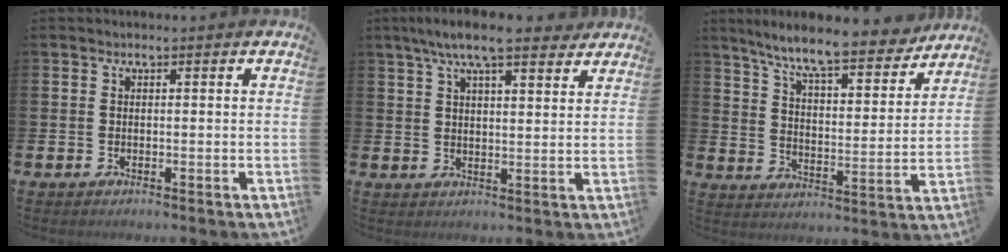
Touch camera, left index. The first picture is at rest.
{"total": 7.7, "force": [6.7, 1.4, 3.6], "torque": [-0.075, -0.019, 0.118]}
{"total": 9.6, "force": [8.6, 1.2, 3.9], "torque": [-0.094, -0.056, 0.146]}